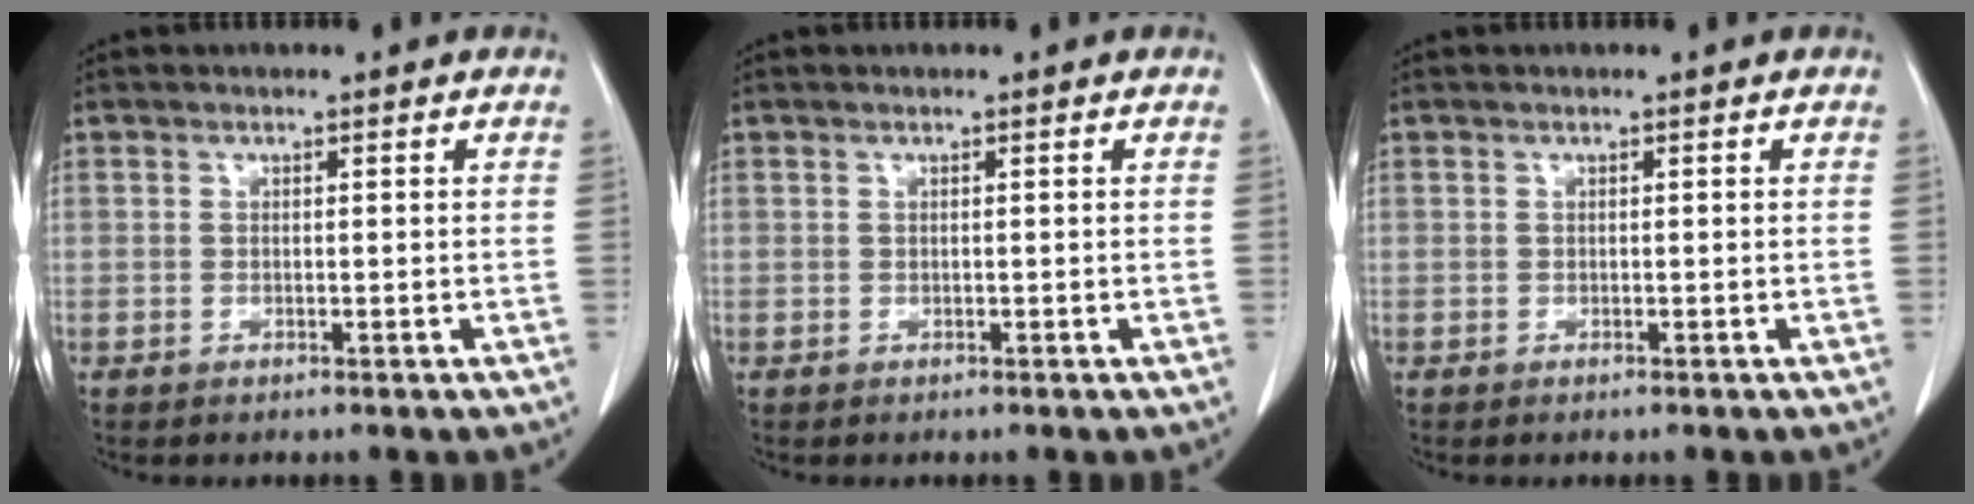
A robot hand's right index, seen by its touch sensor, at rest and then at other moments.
{"total": 0.0}
{"total": 0.0}